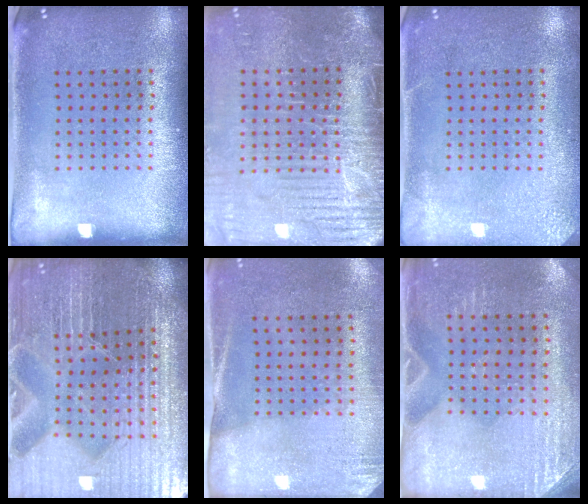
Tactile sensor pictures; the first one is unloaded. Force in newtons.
{"total": 4.7, "press": 4.1, "slide": 2.3}
{"total": 2.7, "press": 2.6, "slide": 0.2}
{"total": 5.5, "press": 5.2, "slide": 1.9}
{"total": 2.7, "press": 2.4, "slide": 1.3}
{"total": 2.8, "press": 2.5, "slide": 1.2}